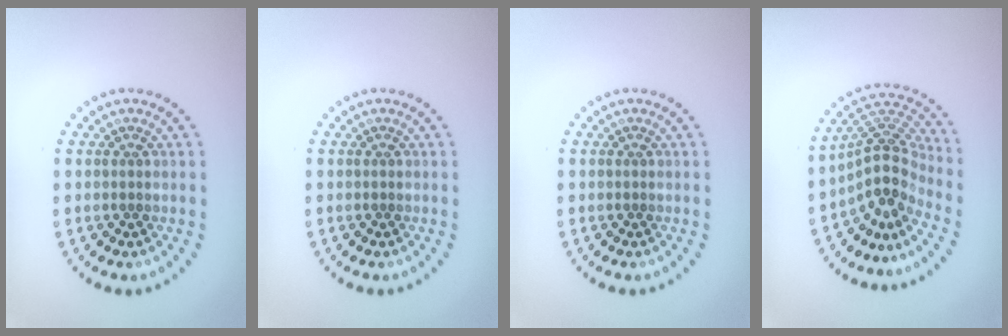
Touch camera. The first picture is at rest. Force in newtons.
{"total": 0.0}
{"total": 0.0}
{"total": 4.5, "press": 3.1, "slide": 3.3}